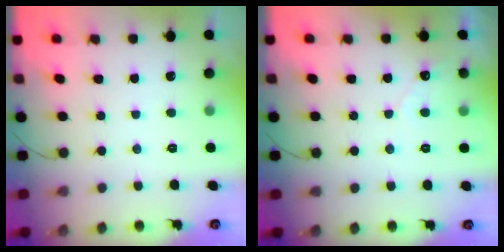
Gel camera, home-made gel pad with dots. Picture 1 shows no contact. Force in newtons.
{"total": 2.5, "press": 2.5, "slide": 0.0}